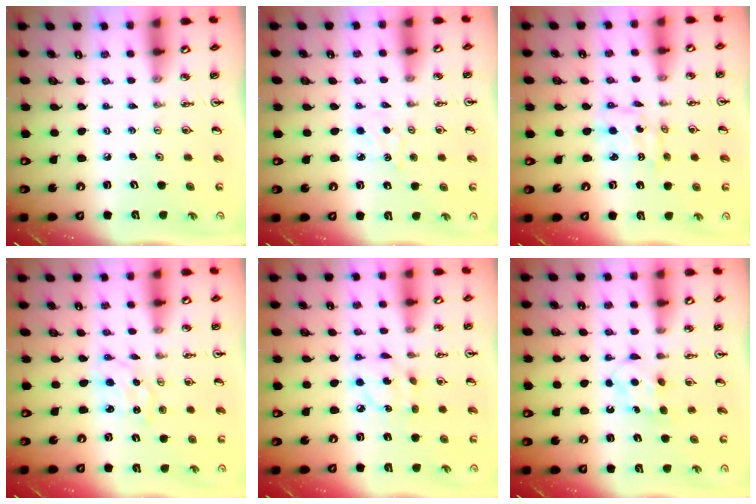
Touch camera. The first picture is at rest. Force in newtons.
{"total": 4.2, "press": 4.2, "slide": 0.6}
{"total": 2.7, "press": 2.7, "slide": 0.2}
{"total": 1.7, "press": 1.7, "slide": 0.3}
{"total": 7.3, "press": 7.3, "slide": 0.1}
{"total": 5.7, "press": 5.7, "slide": 0.7}